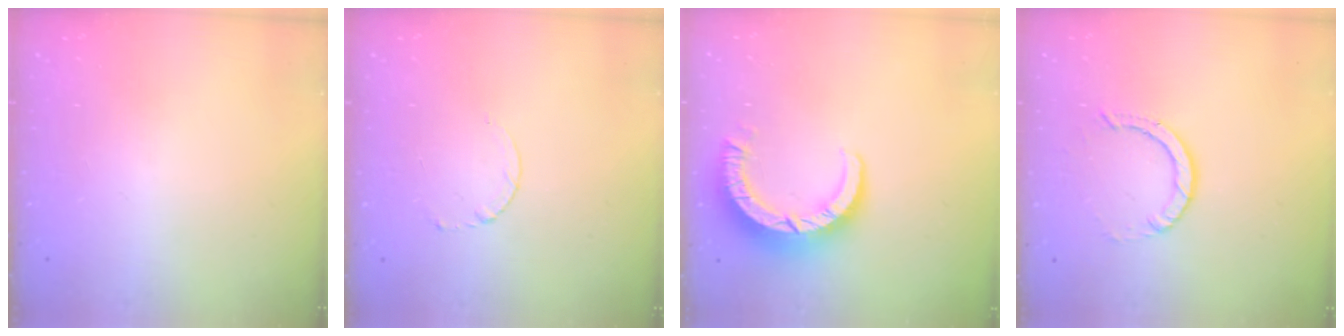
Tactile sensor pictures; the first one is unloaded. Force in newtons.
{"total": 2.5, "press": 2.5, "slide": 0.3}
{"total": 9.0, "press": 9.0, "slide": 1.0}
{"total": 2.9, "press": 2.9, "slide": 0.2}